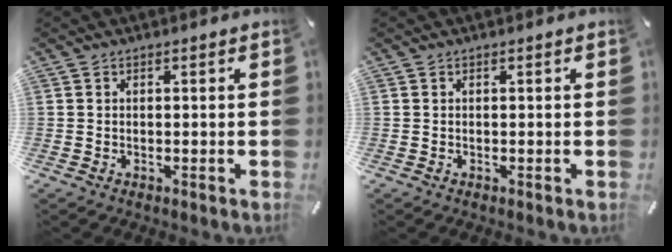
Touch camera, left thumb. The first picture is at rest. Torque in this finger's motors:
{"motor_torque": [-0.31, -0.23, 0.00, 0.07, 0.00]}